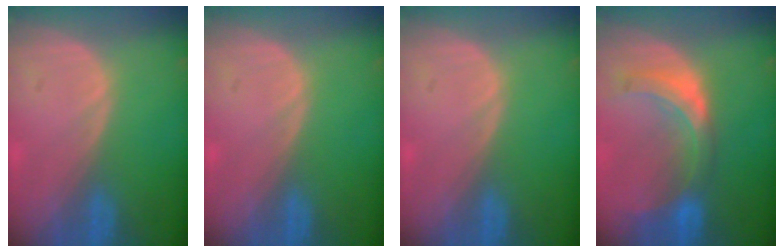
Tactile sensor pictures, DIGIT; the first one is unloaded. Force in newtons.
{"total": 0.0}
{"total": 0.0}
{"total": 7.8, "press": 6.9, "slide": 3.7}